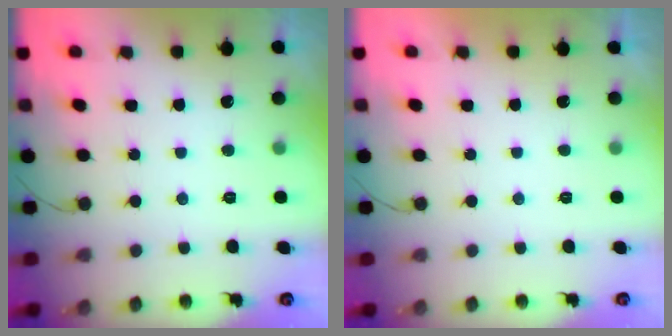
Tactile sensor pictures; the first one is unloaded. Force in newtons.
{"total": 2.3, "press": 2.3, "slide": 0.4}